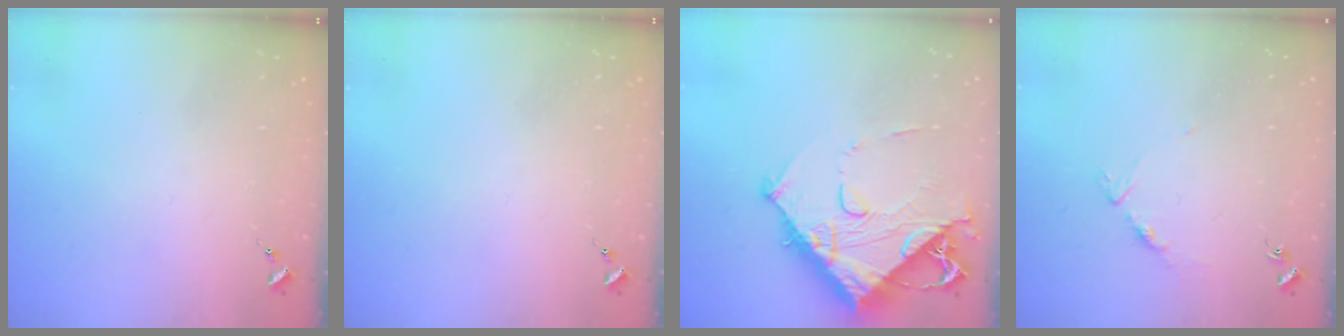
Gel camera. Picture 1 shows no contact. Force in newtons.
{"total": 0.0}
{"total": 14.7, "press": 14.6, "slide": 1.5}
{"total": 5.5, "press": 5.5, "slide": 0.4}